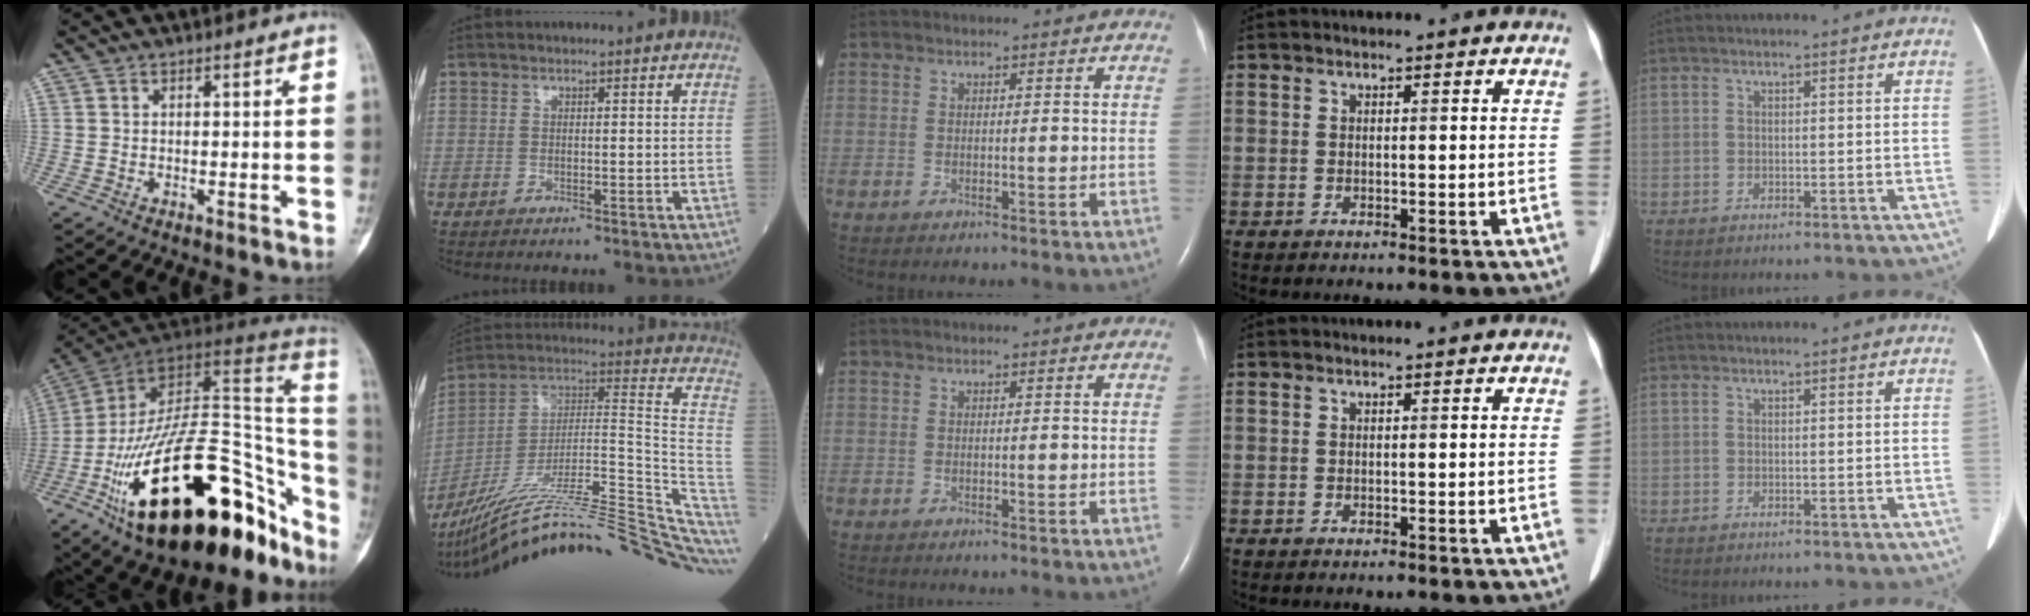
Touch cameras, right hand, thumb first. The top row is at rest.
{"thumb": {"total": 39.4, "force": [-17.5, 18.3, 30.2], "torque": [-0.370, 0.063, -0.266]}, "index": {"total": 31.8, "force": [-25.5, 2.7, 18.9], "torque": [-0.193, 0.005, -0.379]}}